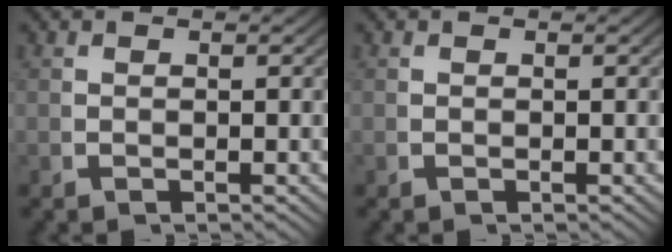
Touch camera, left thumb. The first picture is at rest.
{"total": 0.0}